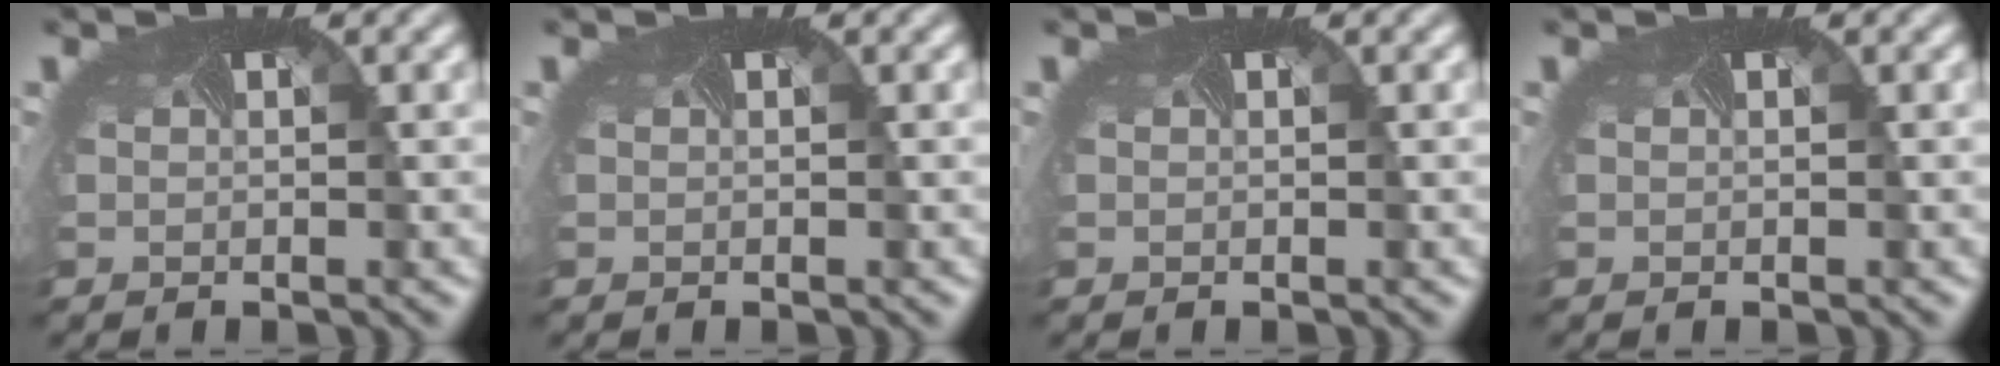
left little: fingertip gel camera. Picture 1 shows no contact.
{"total": 0.0}
{"total": 0.0}
{"total": 0.0}